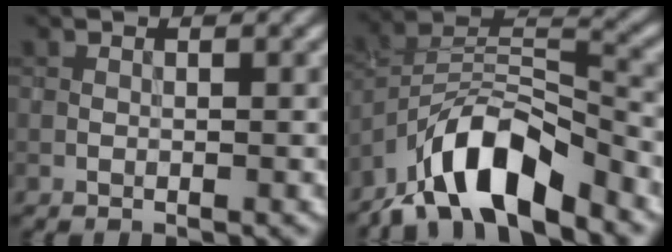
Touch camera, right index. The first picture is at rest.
{"total": 10.0, "force": [-7.1, 3.3, 6.3], "torque": [-0.102, 0.006, -0.138]}